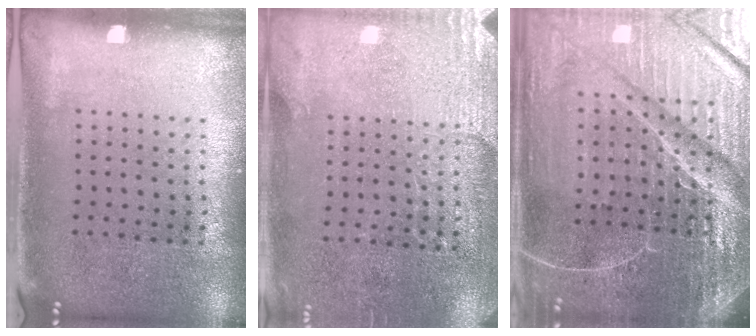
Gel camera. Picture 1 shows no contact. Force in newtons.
{"total": 2.8, "press": 2.6, "slide": 0.8}
{"total": 6.6, "press": 5.8, "slide": 3.1}